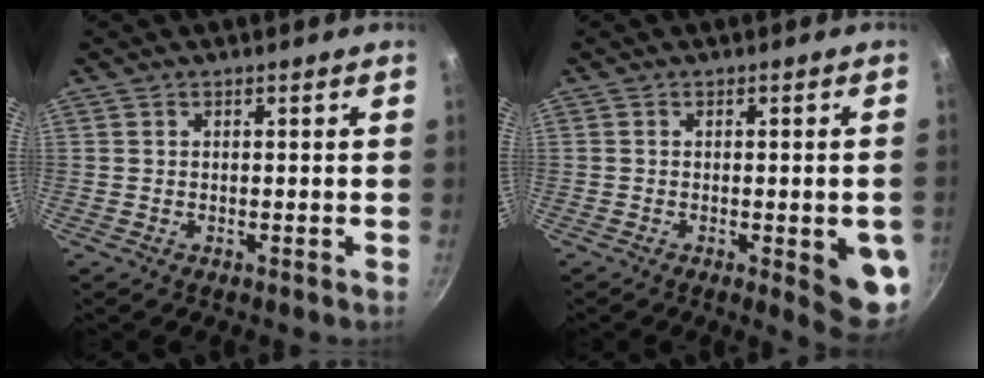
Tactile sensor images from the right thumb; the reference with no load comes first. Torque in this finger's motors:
{"motor_torque": [1.95, 1.98, 1.44, -0.58, 0.24]}